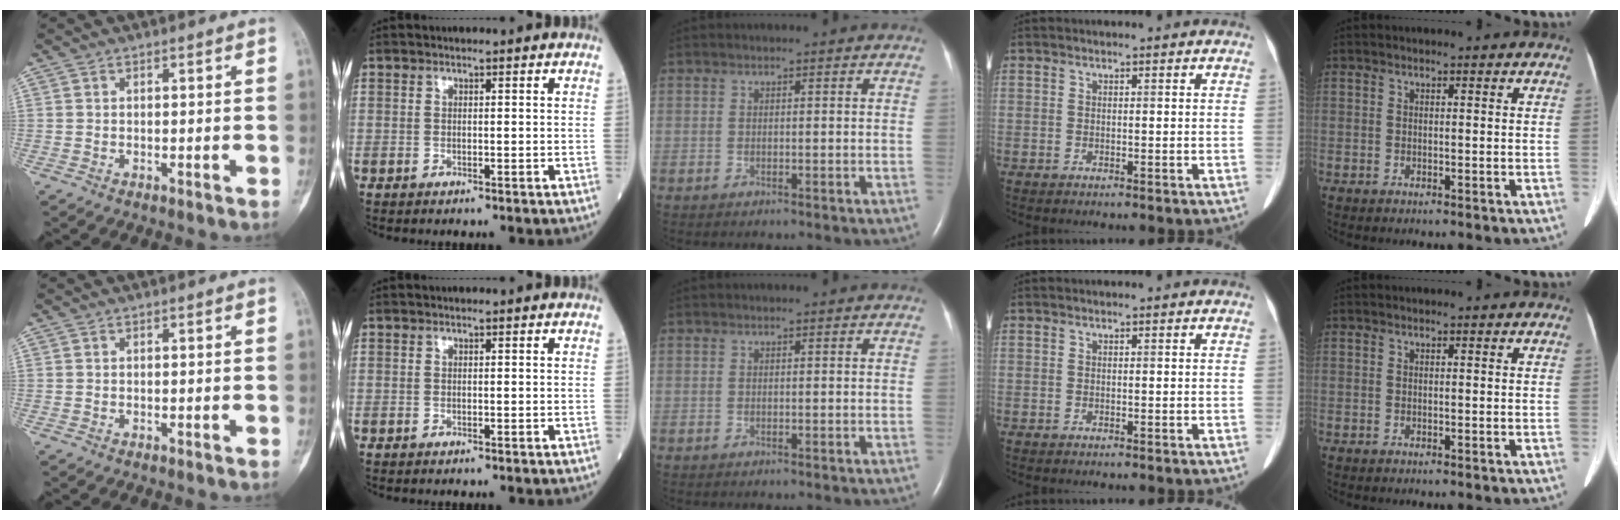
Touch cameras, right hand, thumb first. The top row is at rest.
{}